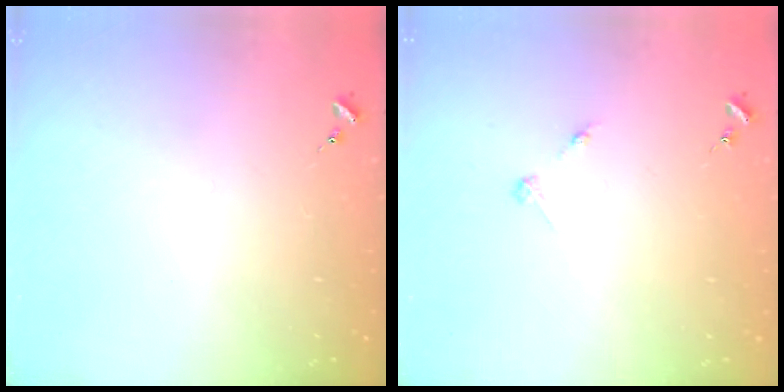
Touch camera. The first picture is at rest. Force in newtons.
{"total": 2.7, "press": 2.7, "slide": 0.3}